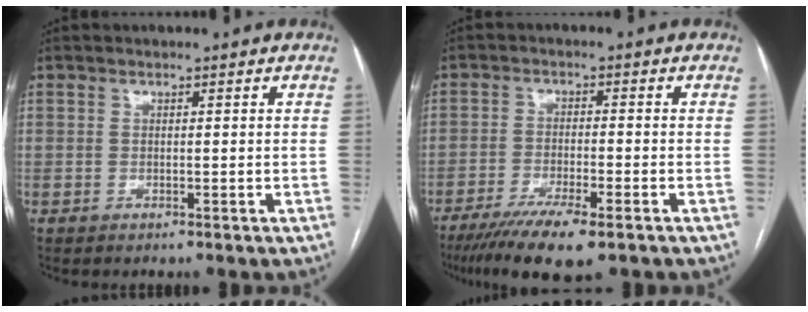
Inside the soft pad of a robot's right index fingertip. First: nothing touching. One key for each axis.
{"total": 10.0, "fx": -7.0, "fy": 1.0, "fz": 7.1, "tx": -0.115, "ty": -0.022, "tz": -0.111}